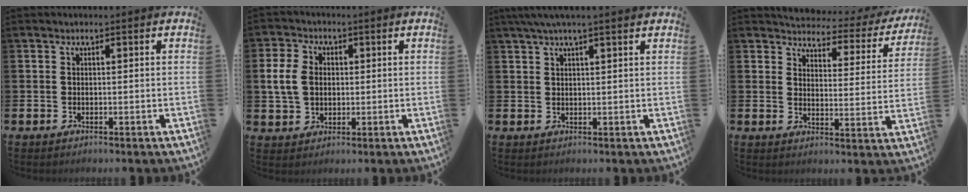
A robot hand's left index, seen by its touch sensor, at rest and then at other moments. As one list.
[{"total": 5.5, "force": [1.1, 4.2, 3.3], "torque": [-0.064, 0.010, 0.015]}, {"total": 3.1, "force": [2.5, -0.1, 1.9], "torque": [-0.048, 0.002, 0.047]}, {"total": 3.7, "force": [3.5, 1.1, 0.7], "torque": [-0.025, -0.036, 0.050]}]